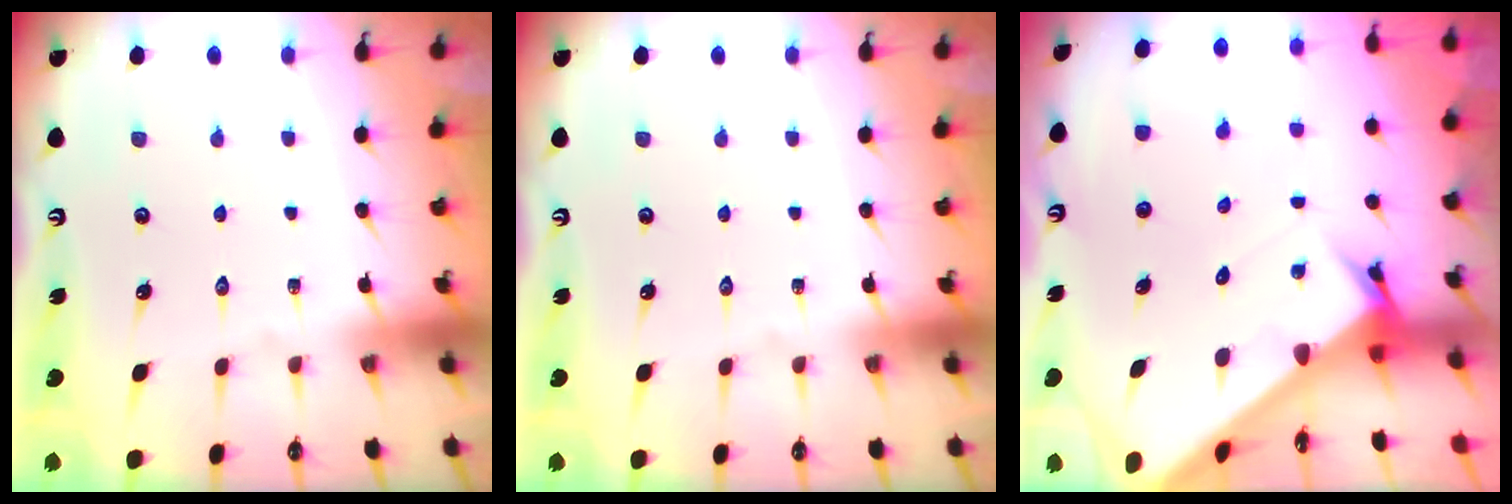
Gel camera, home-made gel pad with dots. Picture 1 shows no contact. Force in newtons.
{"total": 0.0}
{"total": 3.4, "press": 3.4, "slide": 0.3}